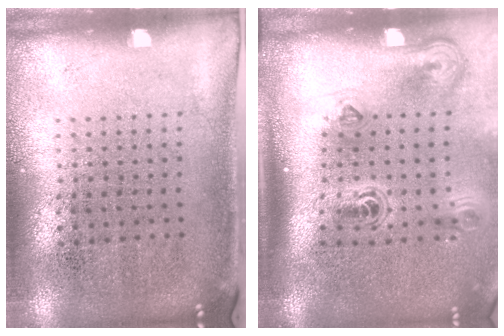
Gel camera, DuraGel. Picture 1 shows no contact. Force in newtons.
{"total": 2.3, "press": 1.5, "slide": 1.7}